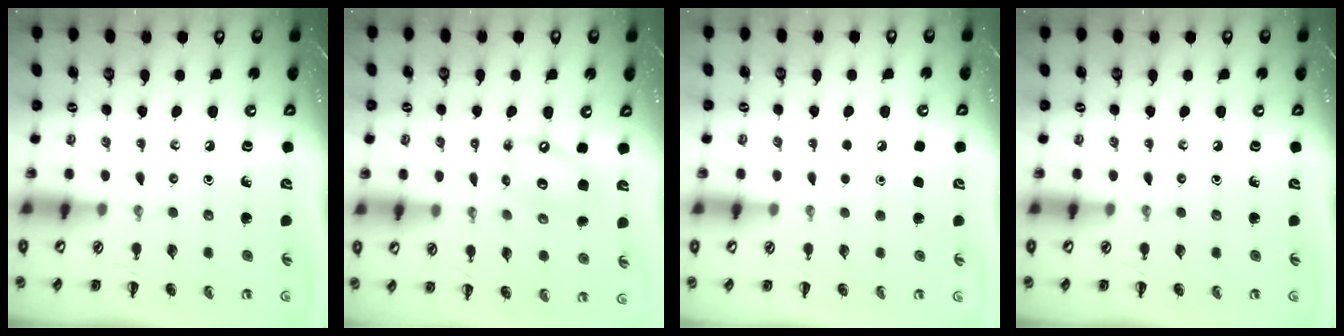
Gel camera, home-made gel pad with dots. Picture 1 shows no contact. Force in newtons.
{"total": 9.0, "press": 8.8, "slide": 1.9}
{"total": 1.7, "press": 1.7, "slide": 0.1}
{"total": 0.0}